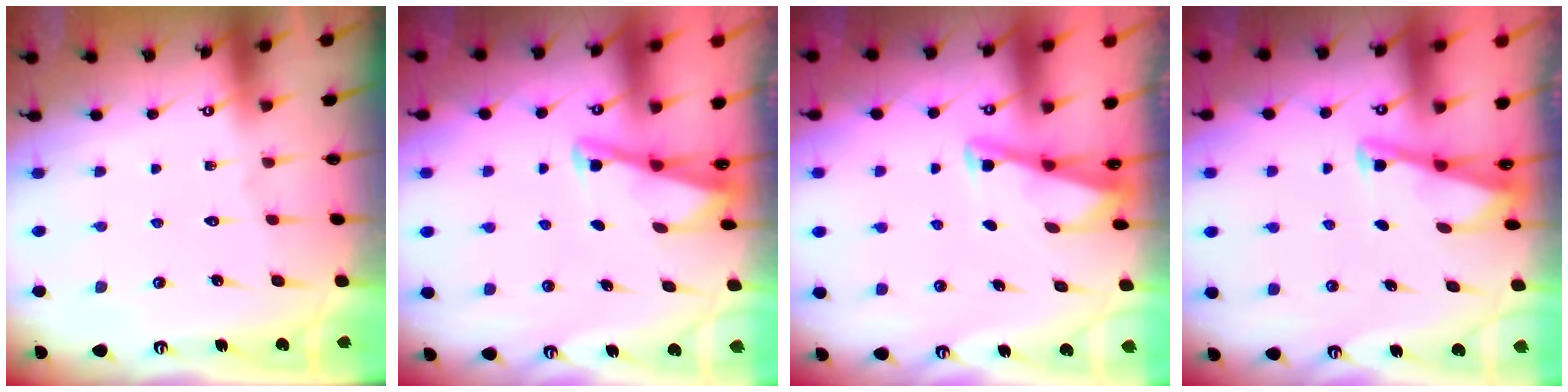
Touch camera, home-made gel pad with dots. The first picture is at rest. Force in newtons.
{"total": 2.8, "press": 2.8, "slide": 0.4}
{"total": 2.9, "press": 2.8, "slide": 0.4}
{"total": 2.9, "press": 2.9, "slide": 0.3}